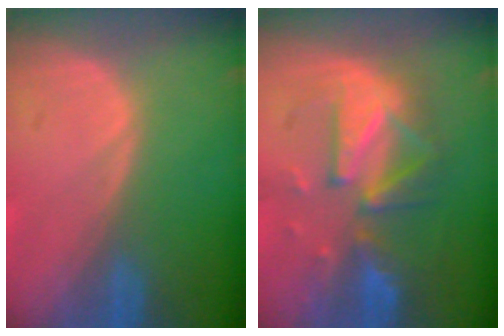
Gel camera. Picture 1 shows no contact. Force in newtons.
{"total": 9.0, "press": 8.8, "slide": 1.7}